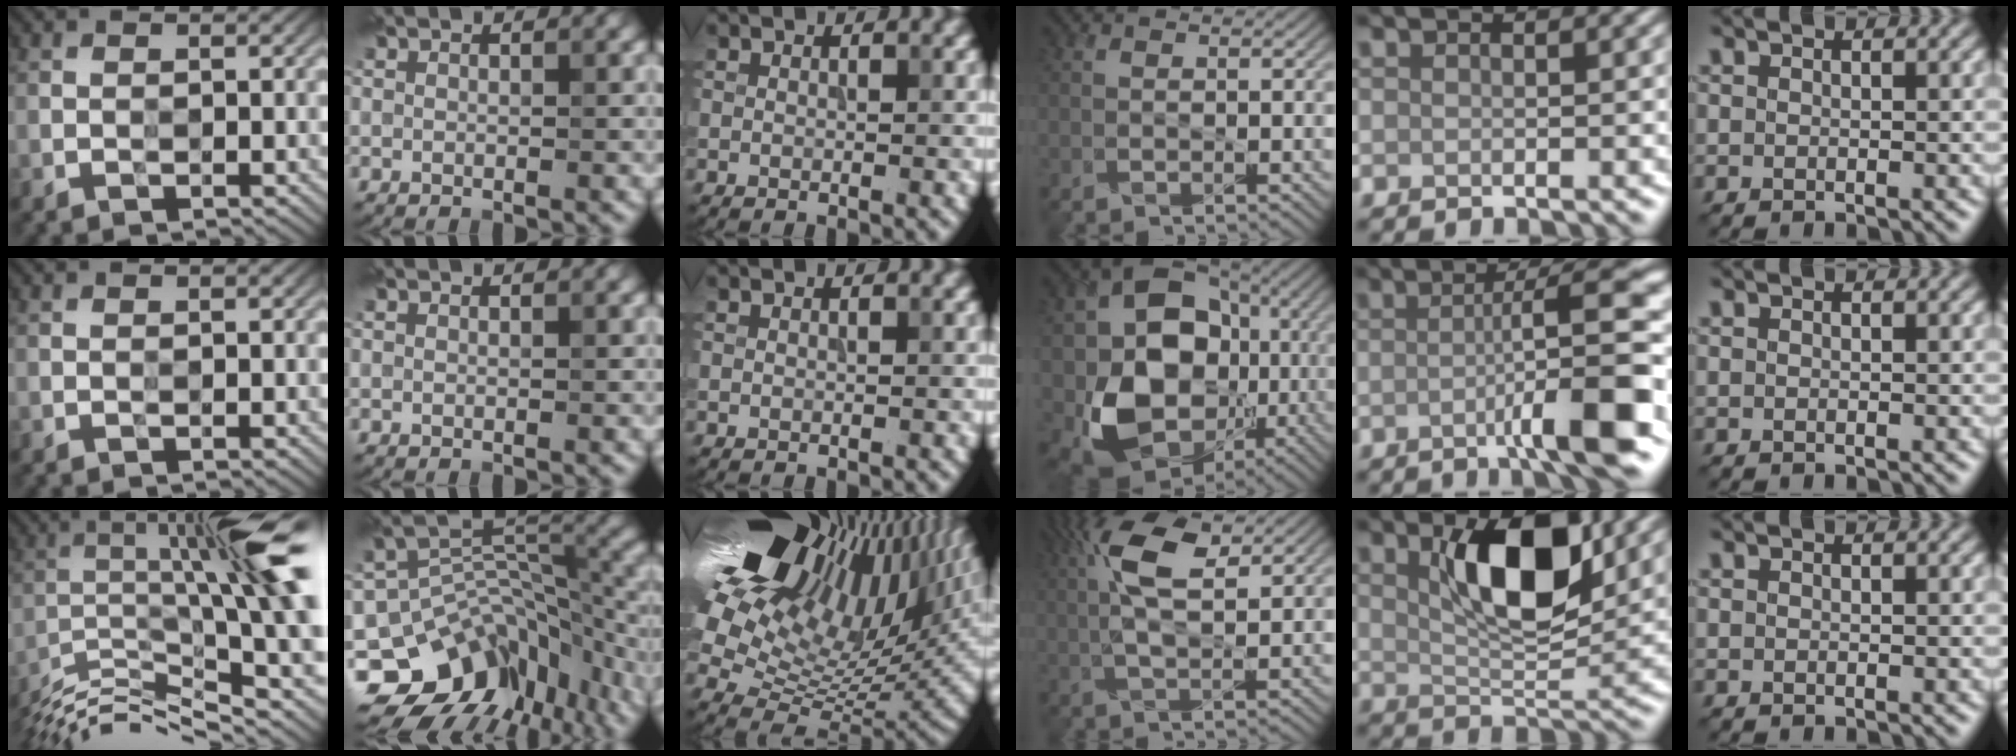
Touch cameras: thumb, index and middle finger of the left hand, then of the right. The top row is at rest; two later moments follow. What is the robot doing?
{"motion": "wipe", "object": "glasses"}